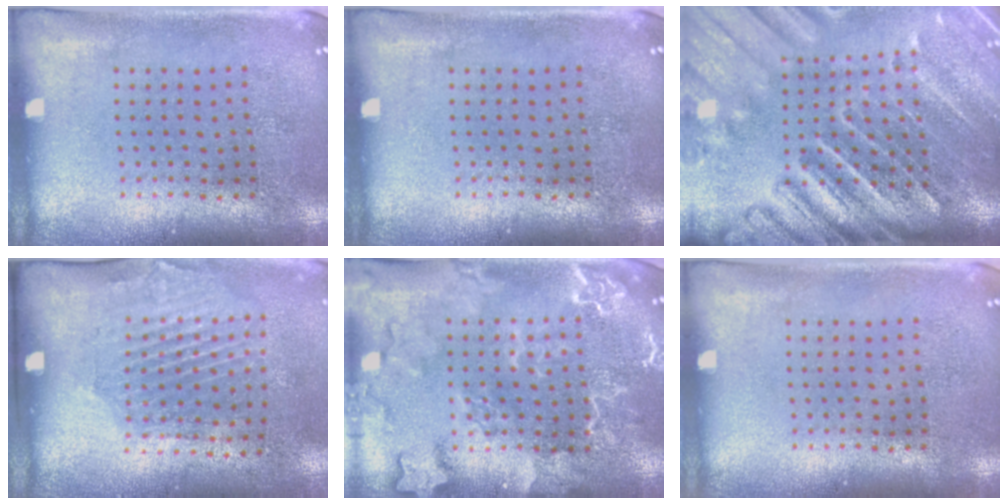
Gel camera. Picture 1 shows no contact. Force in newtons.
{"total": 0.0}
{"total": 4.0, "press": 3.4, "slide": 2.1}
{"total": 2.0, "press": 1.2, "slide": 1.6}
{"total": 2.4, "press": 2.4, "slide": 0.3}
{"total": 0.0}